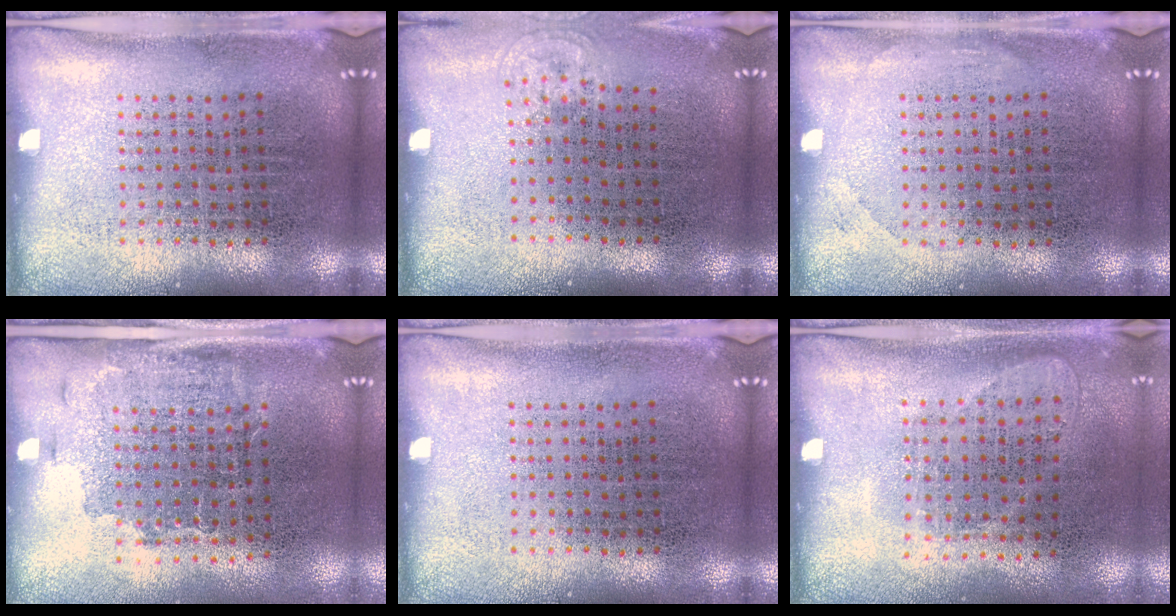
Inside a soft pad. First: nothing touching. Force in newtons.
{"total": 0.6, "press": 0.5, "slide": 0.3}
{"total": 0.7, "press": 0.6, "slide": 0.1}
{"total": 1.5, "press": 1.2, "slide": 0.9}
{"total": 0.0}
{"total": 1.0, "press": 0.8, "slide": 0.5}